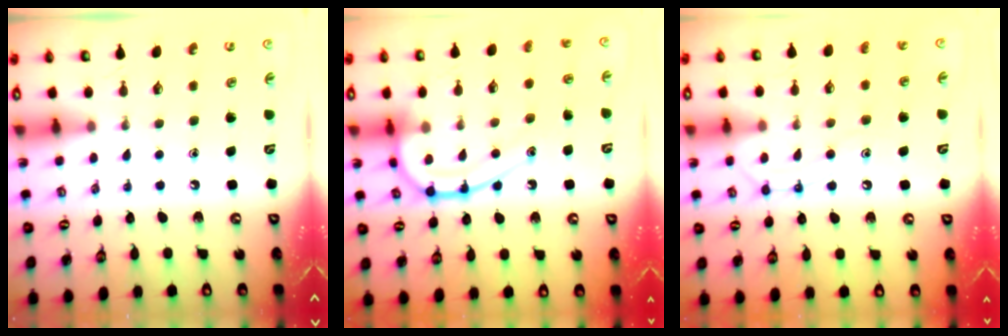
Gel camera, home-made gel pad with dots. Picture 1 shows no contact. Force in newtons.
{"total": 14.7, "press": 14.7, "slide": 0.4}
{"total": 11.5, "press": 11.4, "slide": 1.1}